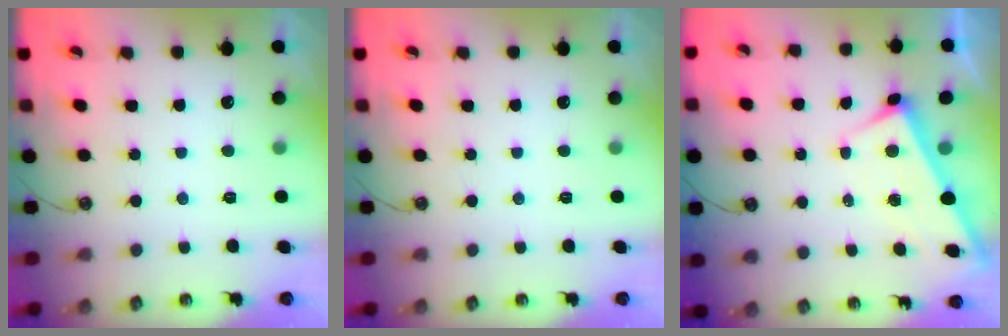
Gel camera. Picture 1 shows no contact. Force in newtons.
{"total": 0.0}
{"total": 4.4, "press": 4.4, "slide": 0.3}